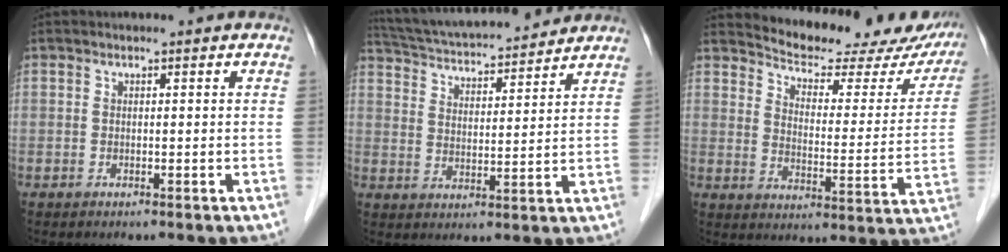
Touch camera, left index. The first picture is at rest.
{"total": 17.7, "force": [16.3, 2.4, 6.4], "torque": [-0.115, 0.033, 0.254]}
{"total": 21.5, "force": [20.1, 4.8, 5.8], "torque": [-0.060, -0.056, 0.244]}